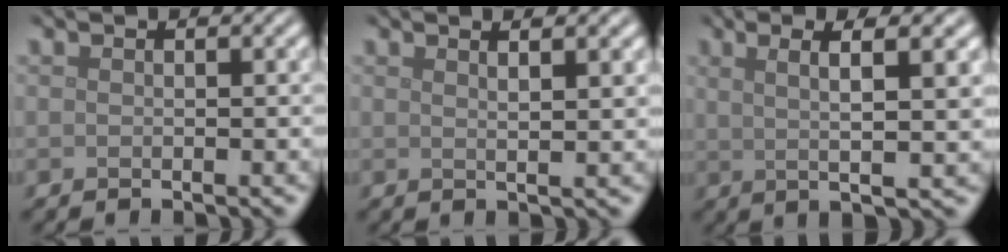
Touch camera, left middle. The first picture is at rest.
{"total": 3.2, "force": [1.8, 1.0, 2.5], "torque": [-0.014, 0.010, 0.002]}
{"total": 6.0, "force": [1.9, 1.2, 5.6], "torque": [-0.083, 0.005, 0.029]}